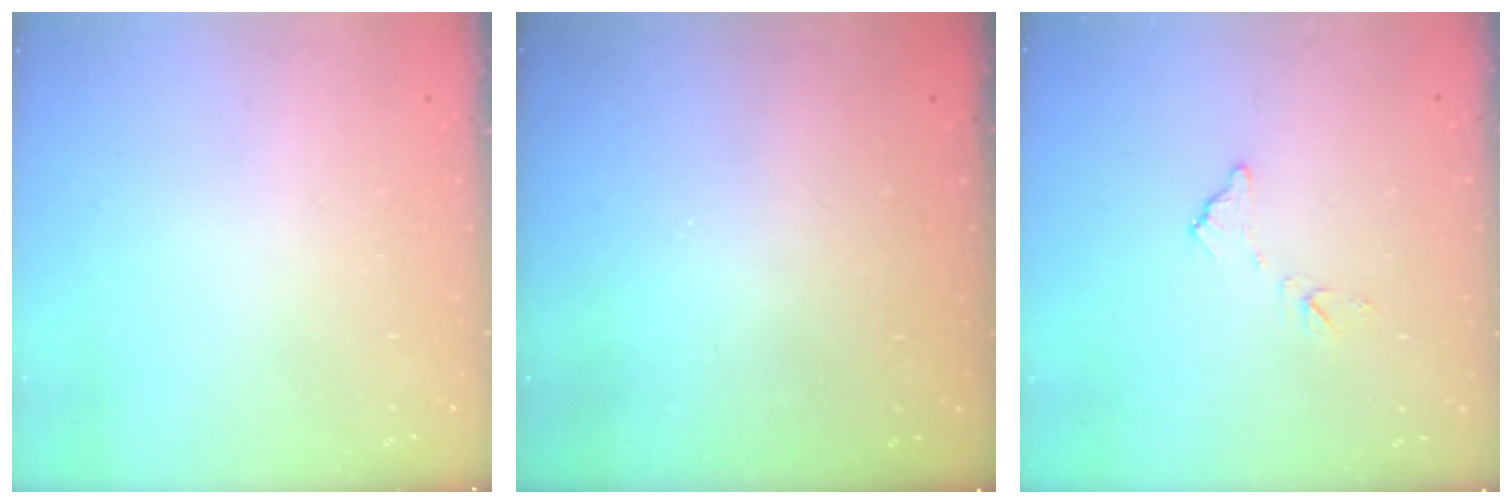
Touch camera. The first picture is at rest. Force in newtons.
{"total": 3.2, "press": 3.2, "slide": 0.1}
{"total": 7.5, "press": 7.5, "slide": 0.5}